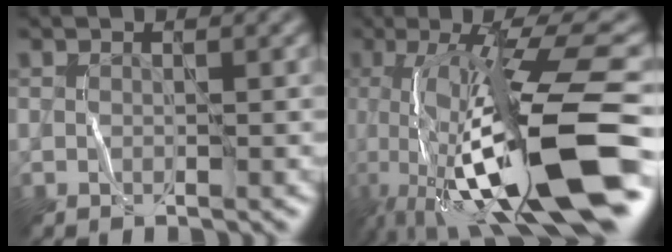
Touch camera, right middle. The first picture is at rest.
{"total": 14.6, "force": [-2.9, 3.6, 13.8], "torque": [-0.230, 0.018, -0.037]}